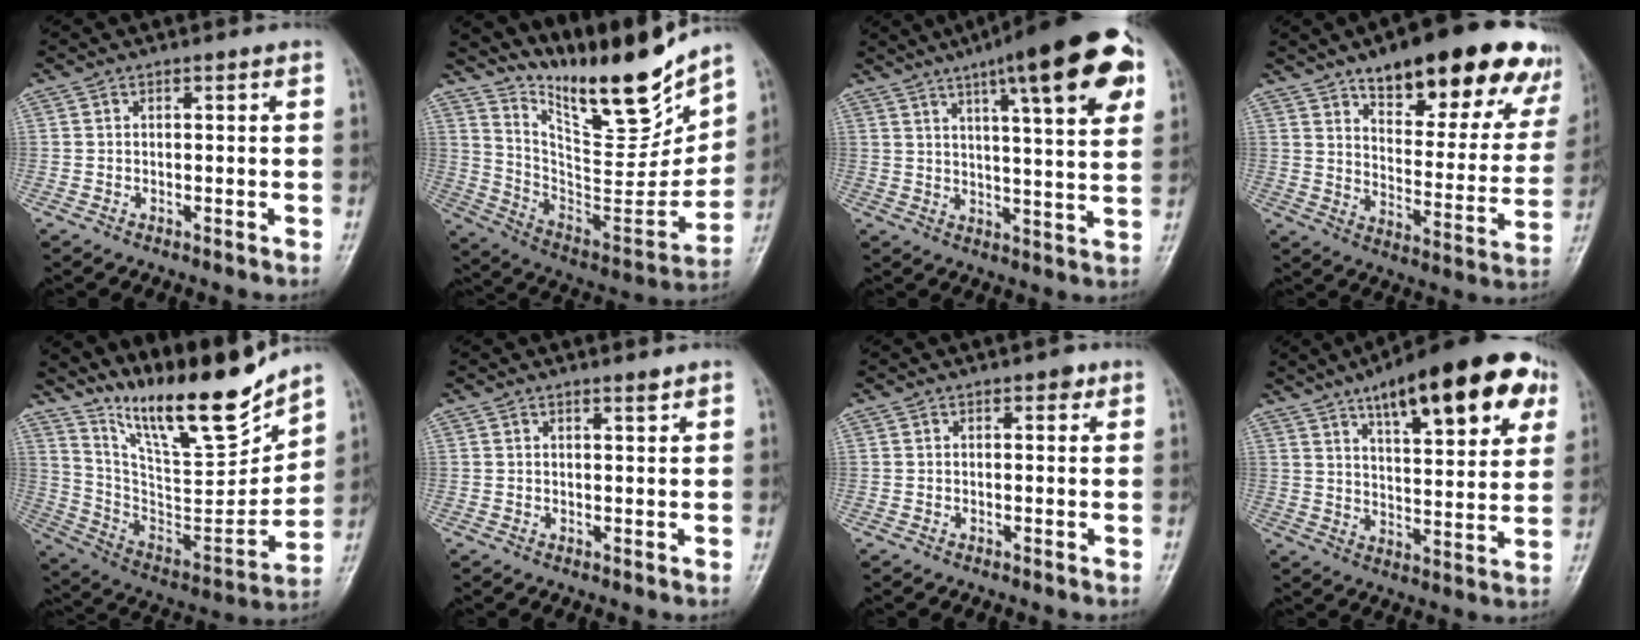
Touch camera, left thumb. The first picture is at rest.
{"total": 21.1, "force": [17.4, 4.1, 11.3], "torque": [-0.135, -0.115, 0.305]}
{"total": 20.5, "force": [9.9, 4.4, 17.4], "torque": [-0.229, -0.008, 0.137]}
{"total": 27.1, "force": [17.4, 10.3, 18.0], "torque": [-0.195, -0.052, 0.240]}
{"total": 21.2, "force": [17.0, 4.3, 12.0], "torque": [-0.157, -0.105, 0.304]}
{"total": 1.1, "force": [0.9, 0.0, 0.6], "torque": [-0.007, -0.008, 0.016]}
{"total": 1.3, "force": [0.6, 0.8, 0.8], "torque": [-0.001, 0.000, 0.005]}
{"total": 22.1, "force": [11.3, 7.5, 17.5], "torque": [-0.221, -0.015, 0.163]}